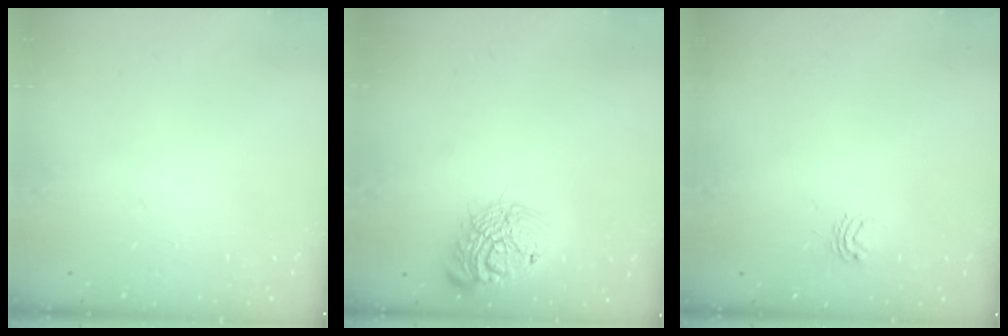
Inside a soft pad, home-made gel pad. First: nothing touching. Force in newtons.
{"total": 16.2, "press": 16.1, "slide": 1.4}
{"total": 2.9, "press": 2.9, "slide": 0.2}